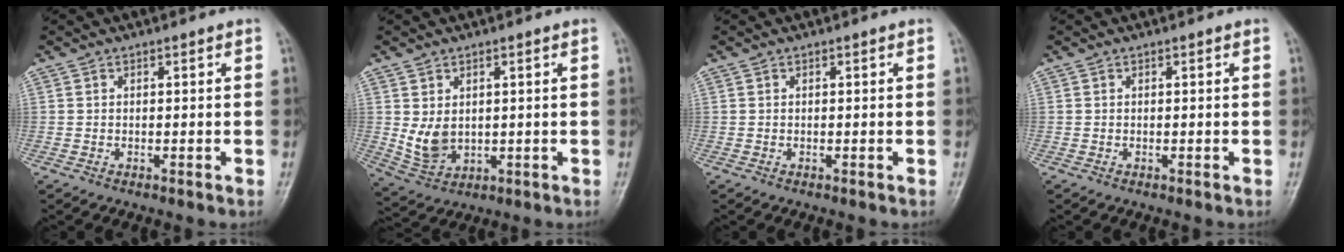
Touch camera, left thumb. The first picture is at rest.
{"total": 5.8, "force": [0.7, 4.2, 3.9], "torque": [-0.058, -0.011, 0.031]}
{"total": 0.0}
{"total": 0.0}